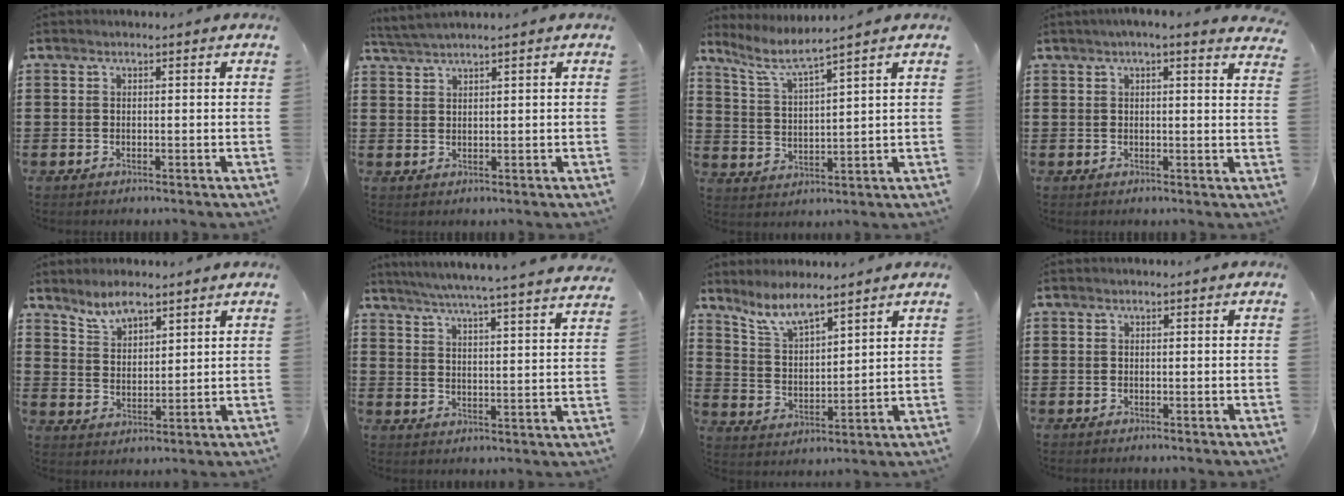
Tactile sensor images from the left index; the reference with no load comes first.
{"total": 2.1, "force": [1.8, -0.5, 0.8], "torque": [-0.019, 0.001, 0.036]}
{"total": 4.8, "force": [3.9, 0.1, 2.8], "torque": [-0.071, -0.017, 0.064]}
{"total": 2.5, "force": [1.9, 0.0, 1.6], "torque": [-0.036, 0.001, 0.034]}
{"total": 5.0, "force": [4.5, 1.5, 1.6], "torque": [-0.045, -0.006, 0.084]}
{"total": 5.5, "force": [5.0, -1.1, 2.0], "torque": [-0.058, -0.041, 0.081]}
{"total": 6.6, "force": [5.9, 0.8, 2.8], "torque": [-0.074, -0.021, 0.107]}
{"total": 0.0}